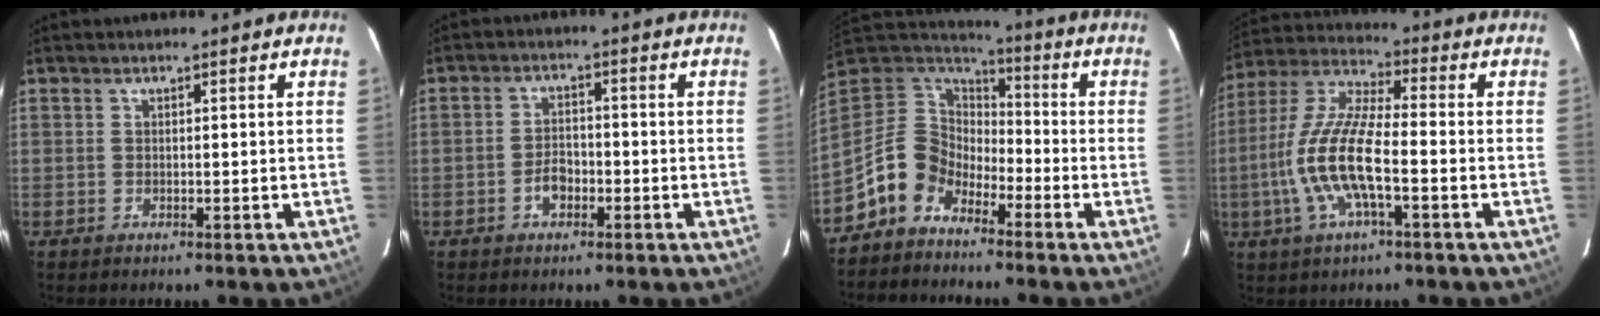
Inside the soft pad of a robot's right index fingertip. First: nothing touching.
{"total": 3.7, "force": [-2.0, 2.3, 2.1], "torque": [-0.043, 0.006, -0.034]}
{"total": 10.7, "force": [-7.2, 7.1, 3.5], "torque": [-0.080, 0.031, -0.146]}
{"total": 14.0, "force": [-3.9, 3.6, 13.0], "torque": [-0.272, -0.002, -0.081]}